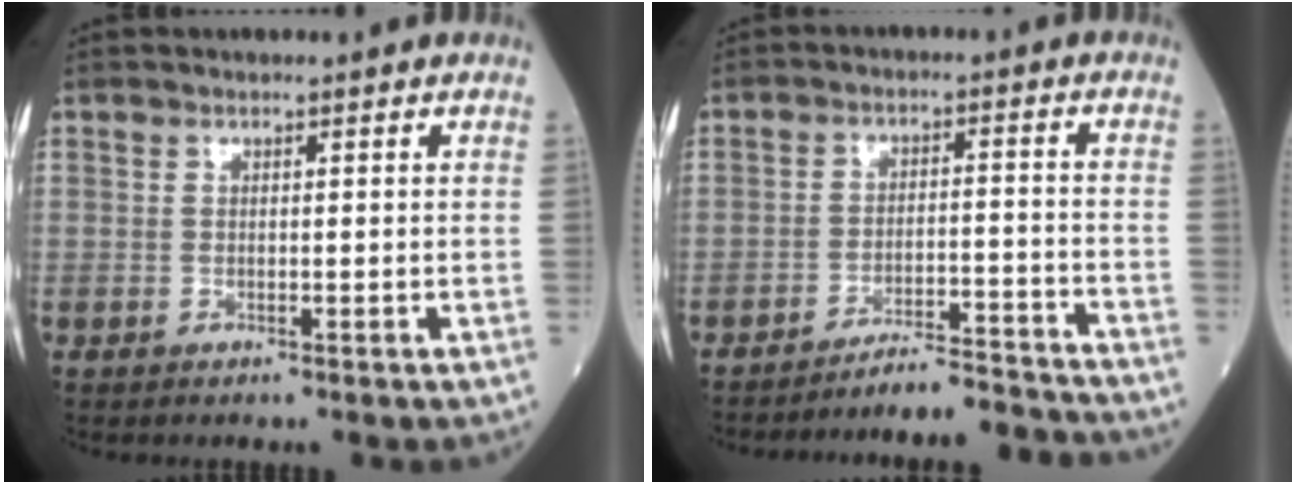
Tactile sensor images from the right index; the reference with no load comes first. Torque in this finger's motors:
{"motor_torque": [-0.13, -0.39, 0.17, 0.01]}